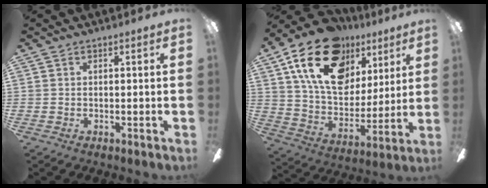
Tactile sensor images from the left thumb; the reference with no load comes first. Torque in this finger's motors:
{"motor_torque": [2.20, 2.32, 1.38, -1.38, 0.23]}